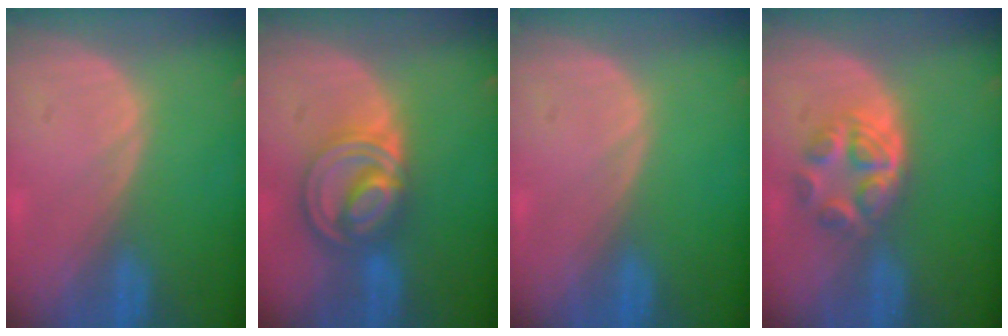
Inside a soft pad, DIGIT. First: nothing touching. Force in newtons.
{"total": 8.6, "press": 7.2, "slide": 4.7}
{"total": 0.0}
{"total": 6.3, "press": 5.3, "slide": 3.4}